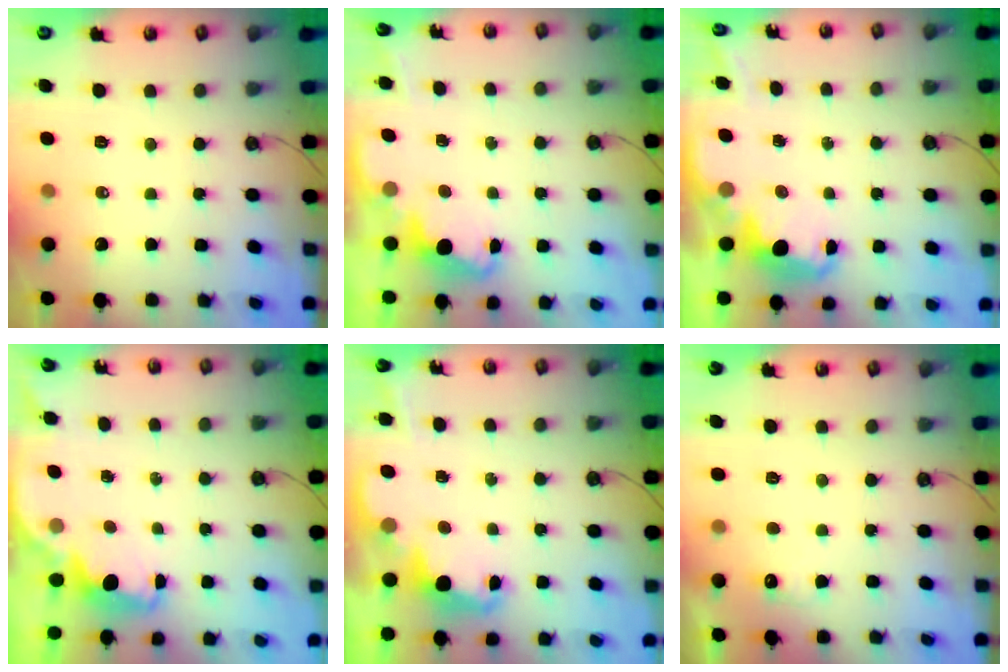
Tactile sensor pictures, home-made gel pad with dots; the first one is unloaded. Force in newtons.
{"total": 2.0, "press": 1.9, "slide": 0.6}
{"total": 3.0, "press": 2.9, "slide": 0.7}
{"total": 1.6, "press": 1.5, "slide": 0.5}
{"total": 2.4, "press": 2.3, "slide": 0.5}
{"total": 4.3, "press": 4.1, "slide": 1.1}